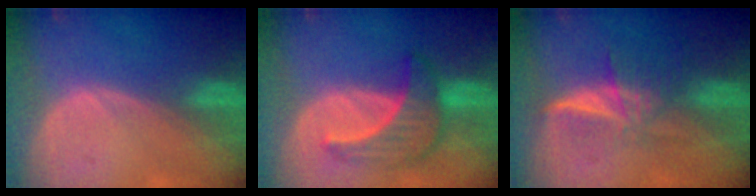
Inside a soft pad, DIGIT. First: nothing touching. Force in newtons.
{"total": 6.6, "press": 6.6, "slide": 0.9}
{"total": 5.9, "press": 5.4, "slide": 2.4}